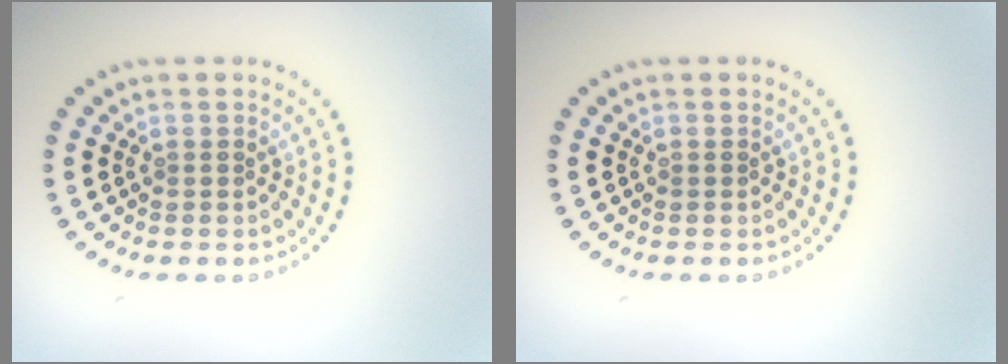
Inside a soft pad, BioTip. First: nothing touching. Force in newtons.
{"total": 0.0}